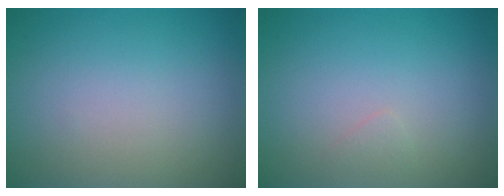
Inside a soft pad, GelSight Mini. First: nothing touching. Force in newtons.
{"total": 0.5, "press": 0.5, "slide": 0.0}